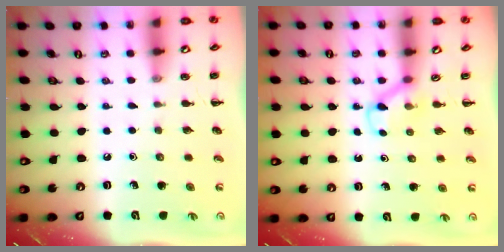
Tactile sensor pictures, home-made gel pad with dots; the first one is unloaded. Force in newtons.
{"total": 3.7, "press": 3.5, "slide": 1.2}